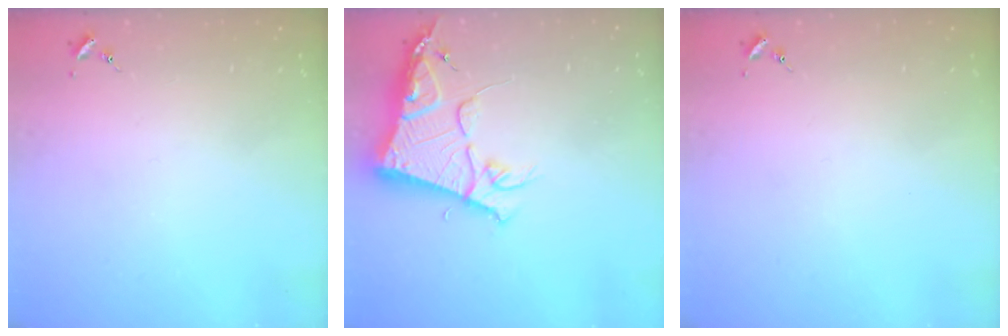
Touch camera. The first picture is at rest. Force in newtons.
{"total": 13.5, "press": 13.4, "slide": 1.3}
{"total": 0.0}